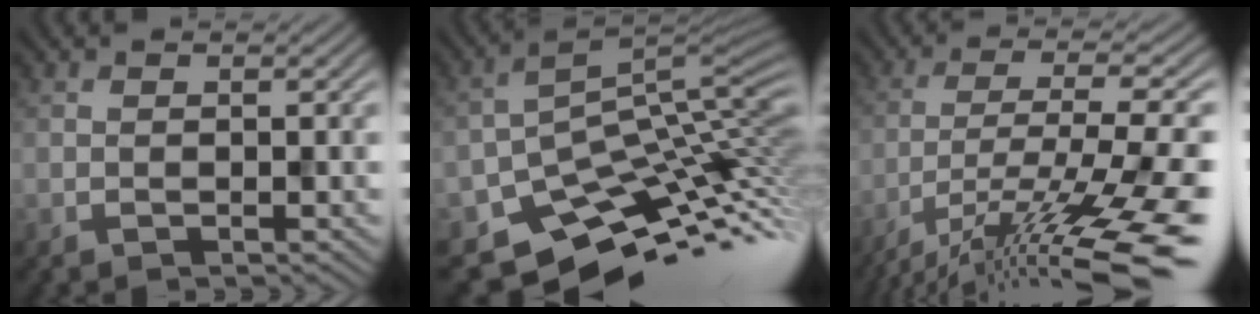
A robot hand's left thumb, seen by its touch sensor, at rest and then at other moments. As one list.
[{"total": 8.6, "force": [-4.7, 5.0, 5.1], "torque": [-0.093, -0.022, -0.073]}, {"total": 14.7, "force": [-9.6, 3.3, 10.7], "torque": [-0.190, -0.015, -0.146]}]